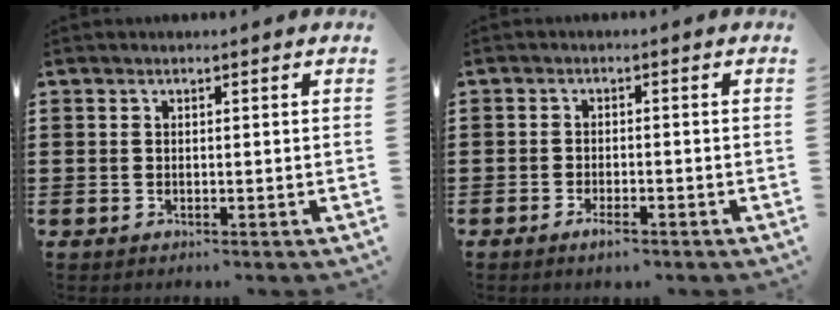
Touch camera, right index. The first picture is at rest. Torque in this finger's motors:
{"motor_torque": [0.44, 0.47, 0.08, 0.00]}